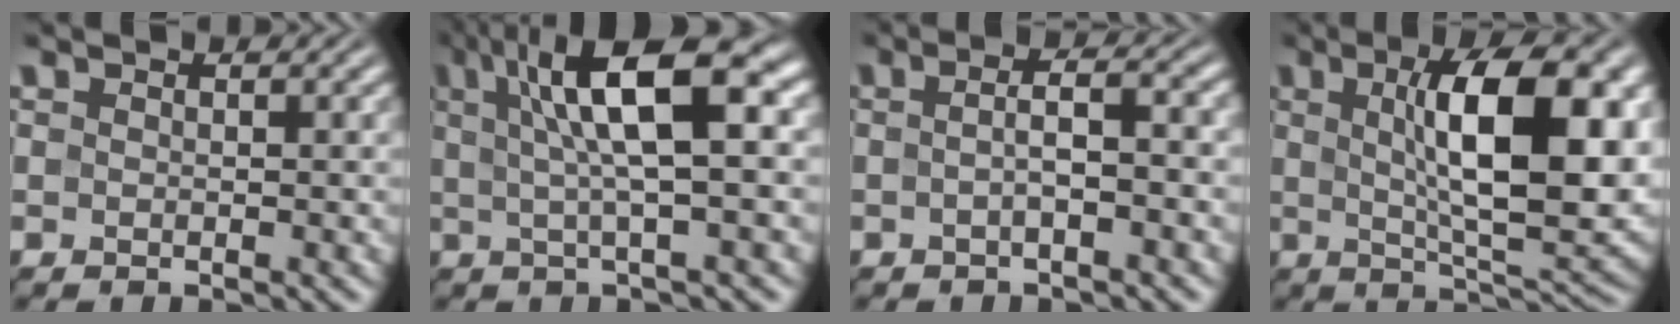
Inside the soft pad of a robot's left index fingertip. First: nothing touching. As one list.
[{"total": 9.4, "force": [2.3, 2.5, 8.7], "torque": [-0.138, 0.014, 0.036]}, {"total": 3.0, "force": [-0.3, 0.8, 2.9], "torque": [-0.044, 0.007, -0.007]}, {"total": 11.4, "force": [2.0, 3.9, 10.6], "torque": [-0.151, -0.001, 0.036]}]